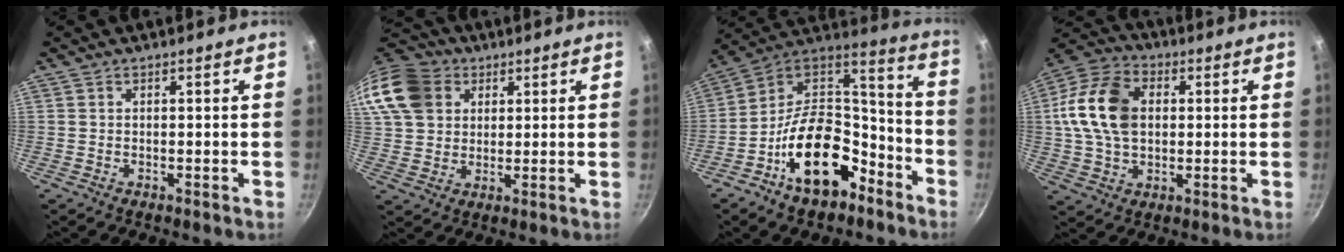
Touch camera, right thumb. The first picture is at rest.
{"total": 17.3, "force": [6.6, 13.7, 8.3], "torque": [-0.181, 0.017, 0.122]}
{"total": 20.8, "force": [-10.2, 12.2, 13.4], "torque": [-0.176, 0.093, -0.175]}
{"total": 15.6, "force": [2.1, 10.8, 11.1], "torque": [-0.191, 0.016, 0.026]}